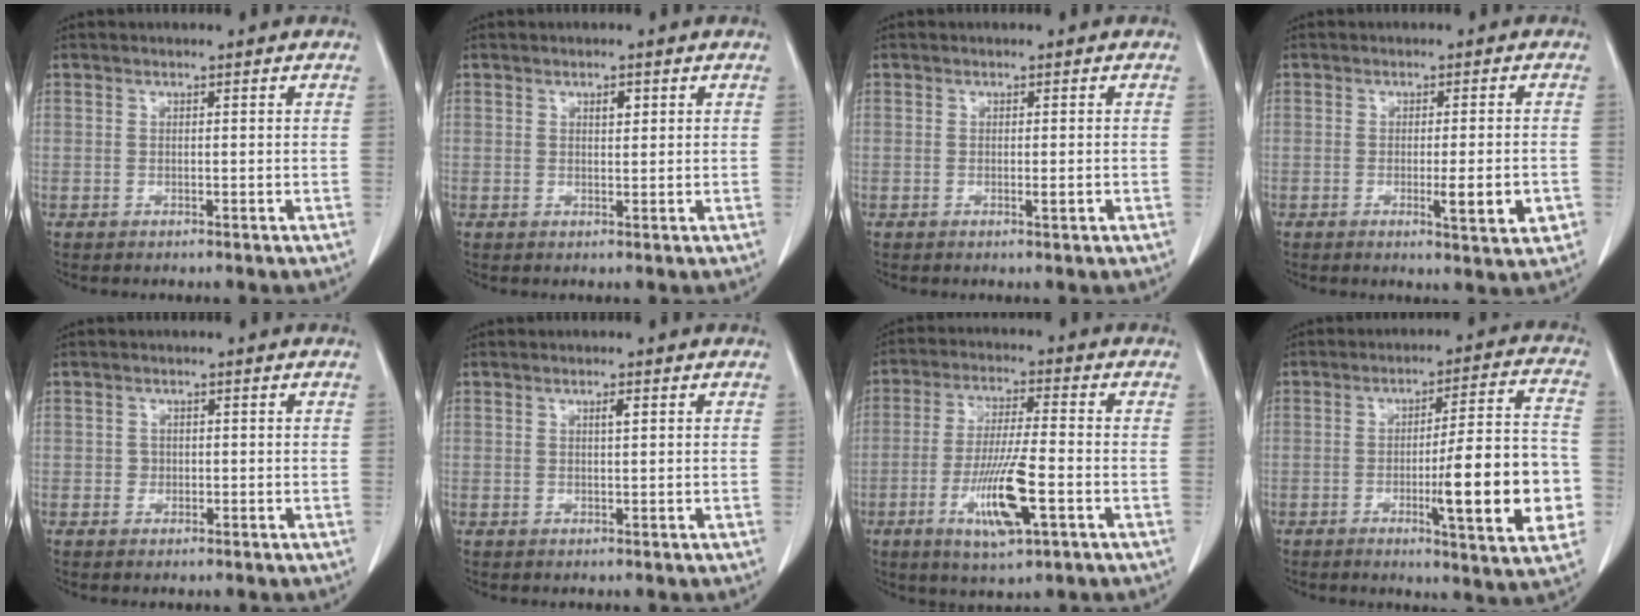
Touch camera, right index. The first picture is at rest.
{"total": 1.4, "force": [0.7, 0.6, 1.1], "torque": [-0.017, -0.002, 0.009]}
{"total": 1.2, "force": [-0.3, 0.1, 1.1], "torque": [-0.017, -0.003, -0.002]}
{"total": 5.7, "force": [-1.7, 0.7, 5.4], "torque": [-0.072, -0.008, -0.020]}
{"total": 1.0, "force": [-0.2, 1.0, 0.2], "torque": [0.001, 0.004, -0.004]}
{"total": 1.0, "force": [0.4, 0.1, 0.9], "torque": [-0.019, 0.000, 0.006]}
{"total": 10.8, "force": [-3.9, 1.3, 10.0], "torque": [-0.189, -0.014, -0.069]}
{"total": 16.3, "force": [-3.8, 1.5, 15.7], "torque": [-0.204, 0.003, -0.051]}